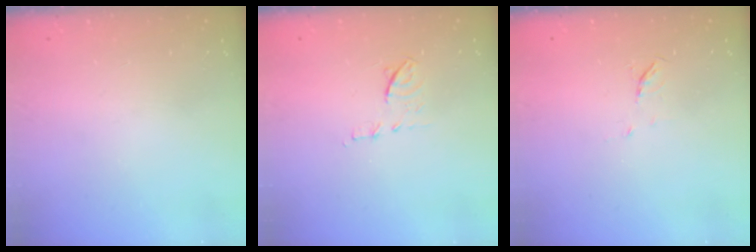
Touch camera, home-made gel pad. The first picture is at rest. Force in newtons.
{"total": 6.8, "press": 6.8, "slide": 0.9}
{"total": 4.0, "press": 4.0, "slide": 0.6}